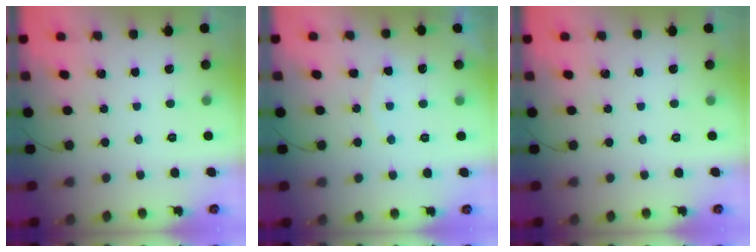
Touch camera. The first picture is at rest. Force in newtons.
{"total": 5.1, "press": 5.1, "slide": 0.6}
{"total": 0.0}